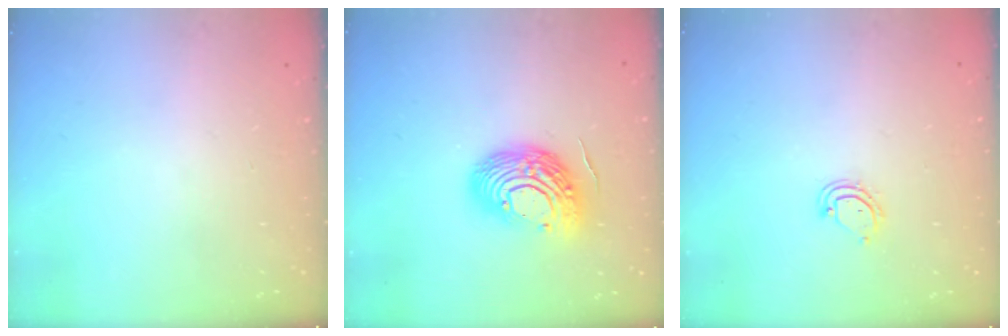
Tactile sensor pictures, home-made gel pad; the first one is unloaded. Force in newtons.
{"total": 13.9, "press": 13.8, "slide": 1.6}
{"total": 5.2, "press": 5.2, "slide": 0.2}